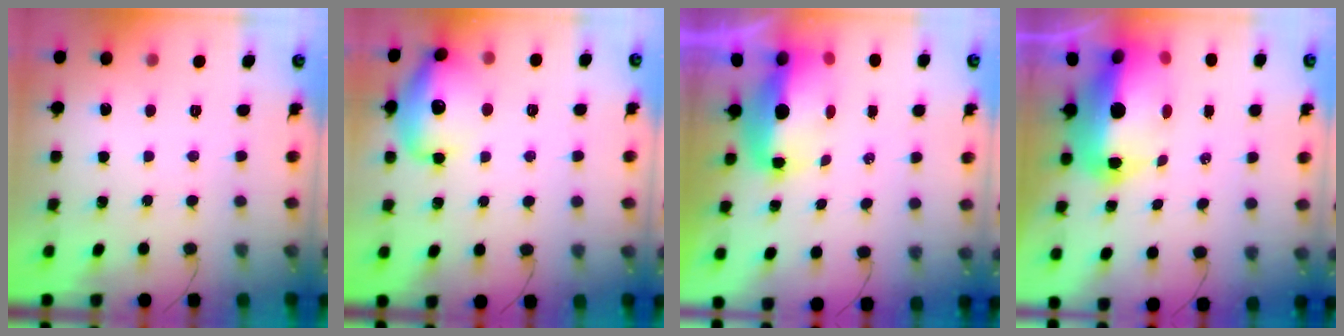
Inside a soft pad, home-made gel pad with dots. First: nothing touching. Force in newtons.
{"total": 15.4, "press": 15.3, "slide": 2.4}
{"total": 9.3, "press": 9.1, "slide": 1.9}
{"total": 16.0, "press": 15.7, "slide": 2.9}